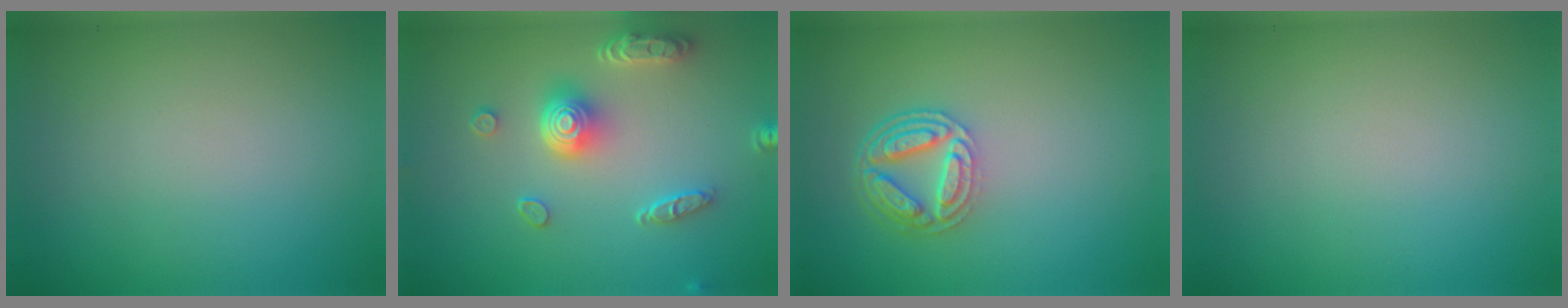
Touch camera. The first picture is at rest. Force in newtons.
{"total": 5.0, "press": 3.9, "slide": 3.1}
{"total": 4.5, "press": 3.5, "slide": 2.8}
{"total": 0.0}